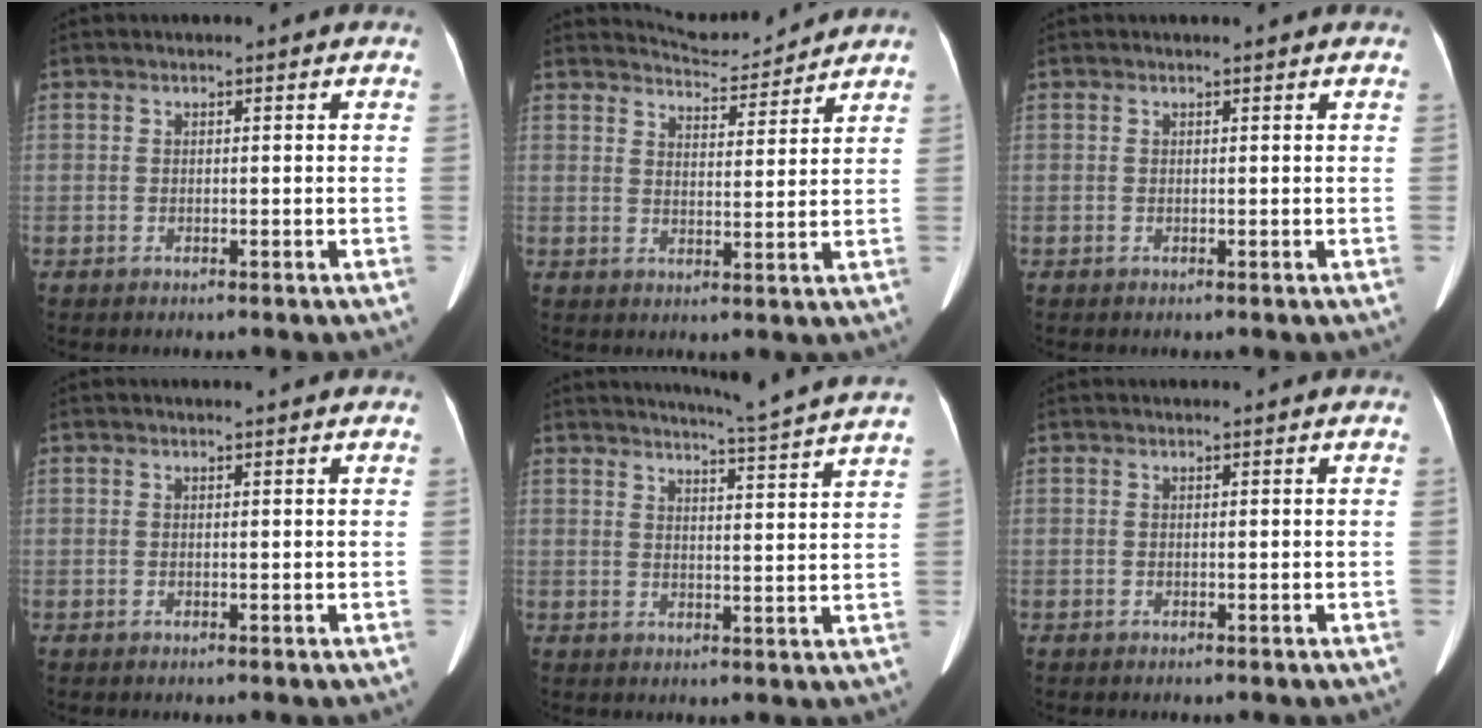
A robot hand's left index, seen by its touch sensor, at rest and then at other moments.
{"total": 6.4, "force": [6.4, 0.0, -0.4], "torque": [-0.007, 0.001, 0.095]}
{"total": 0.8, "force": [0.8, 0.0, 0.3], "torque": [-0.012, 0.004, 0.008]}
{"total": 1.9, "force": [1.8, -0.1, 0.6], "torque": [-0.014, 0.006, 0.020]}
{"total": 13.0, "force": [12.2, -2.3, 4.0], "torque": [-0.072, -0.048, 0.143]}
{"total": 1.7, "force": [1.6, -0.1, 0.5], "torque": [-0.007, 0.014, 0.023]}